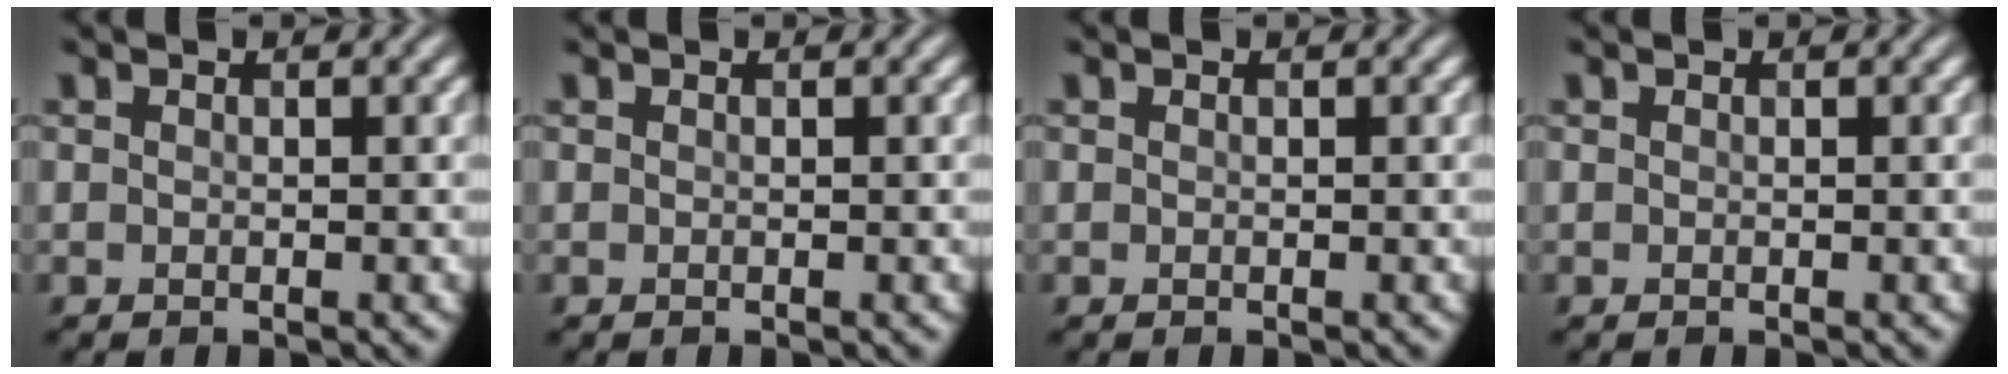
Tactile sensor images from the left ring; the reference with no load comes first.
{"total": 0.0}
{"total": 0.0}
{"total": 0.0}